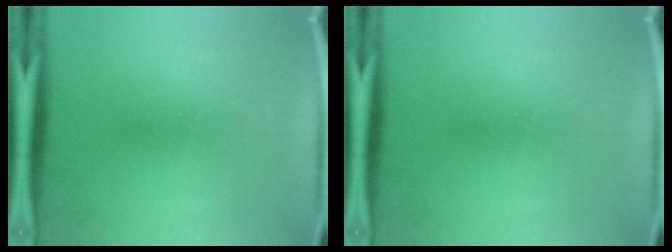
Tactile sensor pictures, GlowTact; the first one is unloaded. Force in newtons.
{"total": 0.0}